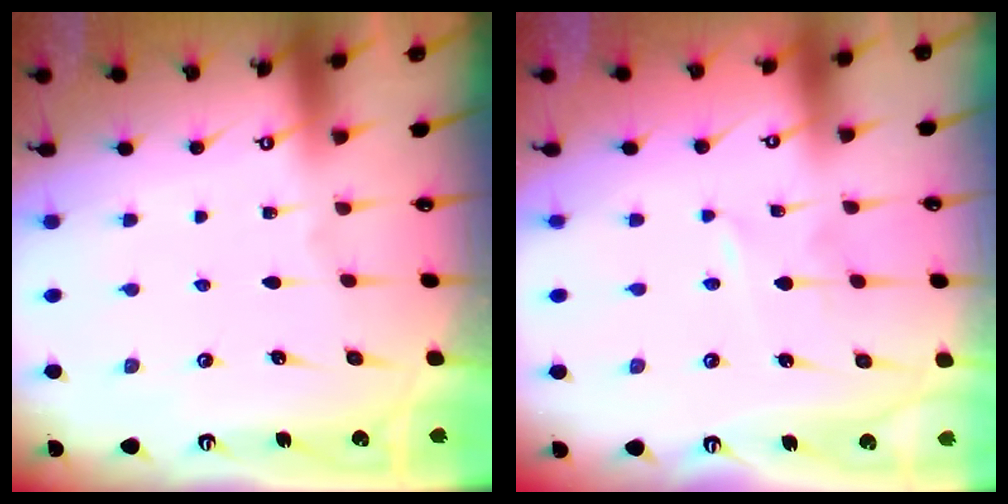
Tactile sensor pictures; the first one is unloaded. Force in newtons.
{"total": 1.5, "press": 1.5, "slide": 0.2}